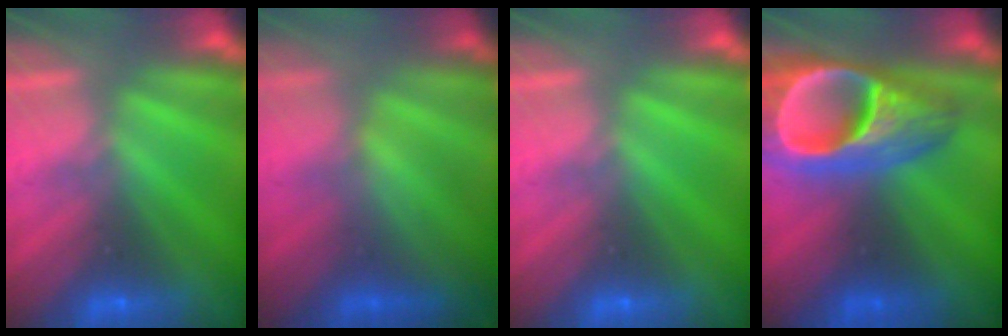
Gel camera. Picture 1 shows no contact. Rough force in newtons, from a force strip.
{"total": 3.8}
{"total": 0.0}
{"total": 8.9}